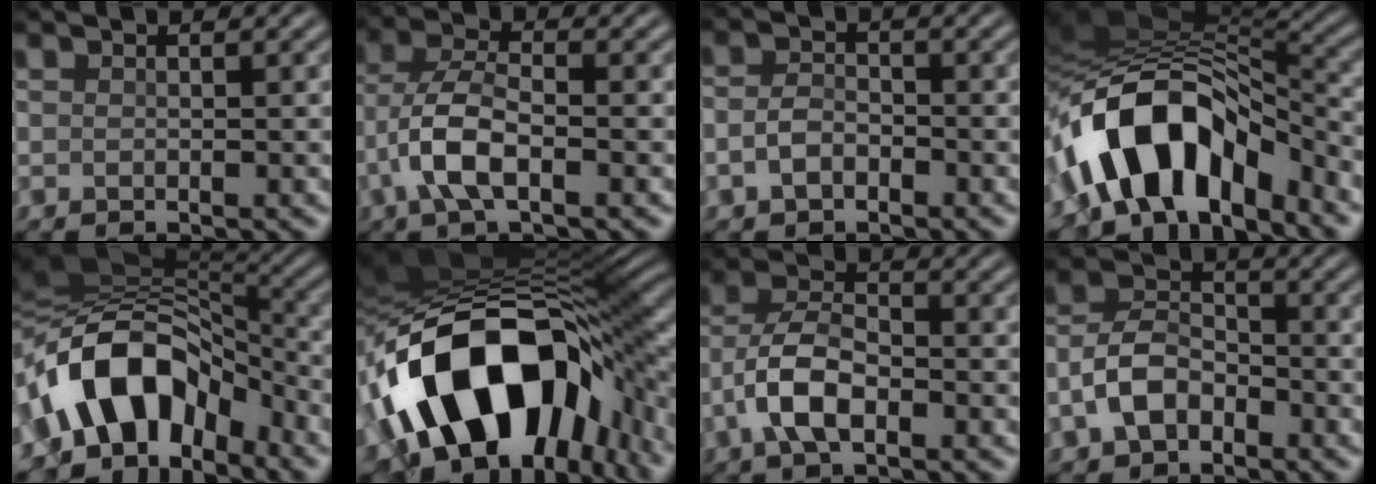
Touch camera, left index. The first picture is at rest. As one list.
[{"total": 5.2, "force": [-1.7, 2.1, 4.5], "torque": [-0.101, 0.010, -0.037]}, {"total": 2.2, "force": [-1.0, 1.4, 1.4], "torque": [-0.032, 0.007, -0.023]}, {"total": 10.9, "force": [-5.2, 5.5, 7.7], "torque": [-0.126, 0.013, -0.089]}, {"total": 10.9, "force": [-3.8, 6.7, 7.7], "torque": [-0.125, 0.024, -0.070]}, {"total": 16.4, "force": [-4.9, 9.3, 12.6], "torque": [-0.212, 0.001, -0.077]}, {"total": 5.6, "force": [-2.2, 2.6, 4.5], "torque": [-0.093, 0.013, -0.046]}, {"total": 5.1, "force": [-2.4, 3.2, 3.1], "torque": [-0.068, 0.010, -0.050]}]